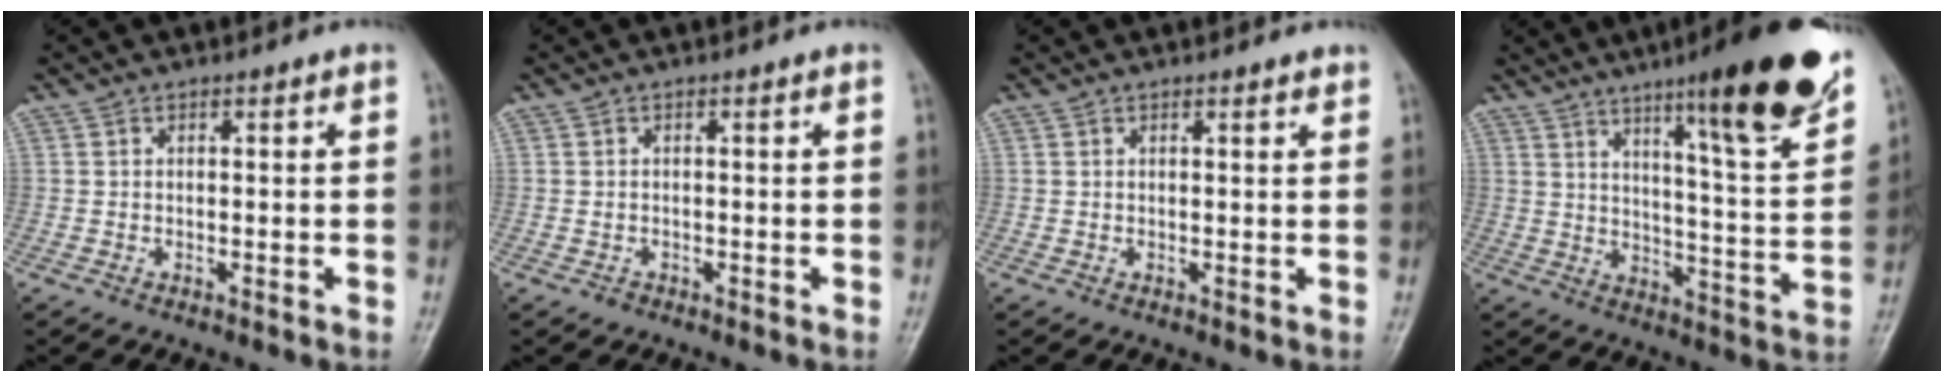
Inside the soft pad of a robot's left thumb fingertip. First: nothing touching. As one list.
[{"total": 0.6, "force": [-0.3, 0.5, 0.2], "torque": [0.001, 0.003, -0.003]}, {"total": 1.1, "force": [0.9, 0.2, 0.6], "torque": [-0.005, -0.003, 0.012]}, {"total": 19.1, "force": [12.1, 2.2, 14.7], "torque": [-0.182, -0.066, 0.179]}]